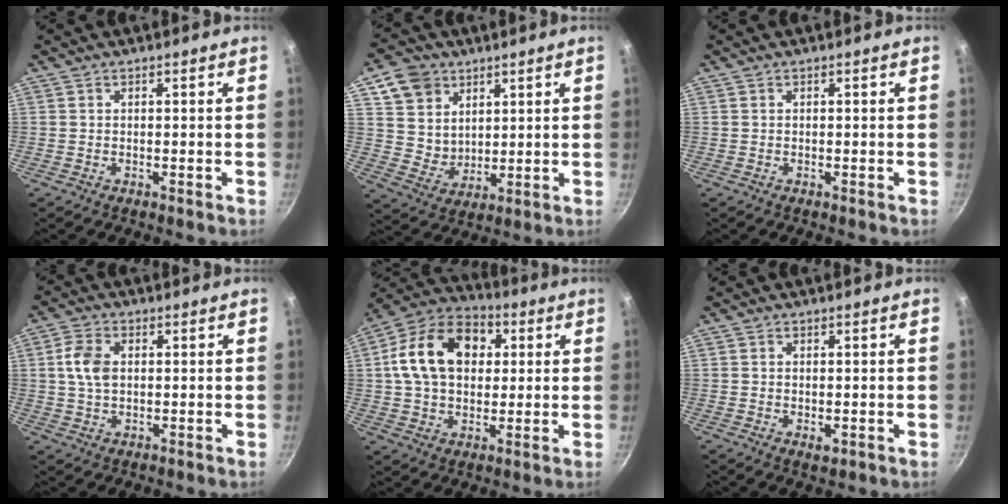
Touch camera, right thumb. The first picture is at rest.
{"total": 10.1, "force": [5.0, 8.1, 3.6], "torque": [-0.035, -0.017, 0.099]}
{"total": 0.0}
{"total": 6.1, "force": [0.8, 4.0, 4.5], "torque": [-0.080, 0.006, 0.012]}
{"total": 17.4, "force": [3.5, 12.5, 11.7], "torque": [-0.174, 0.022, 0.044]}
{"total": 1.7, "force": [-0.2, 1.1, 1.3], "torque": [-0.019, -0.005, -0.003]}